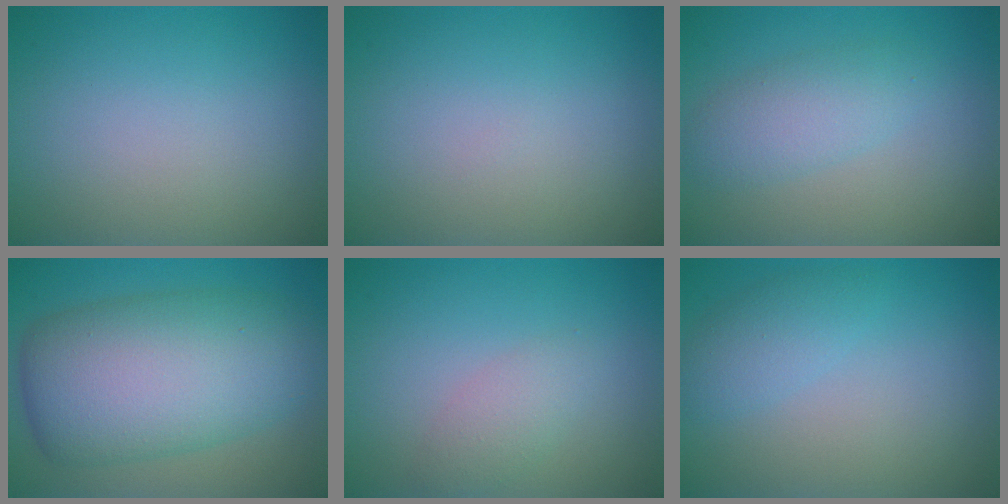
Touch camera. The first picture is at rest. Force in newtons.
{"total": 0.0}
{"total": 3.0, "press": 3.0, "slide": 0.0}
{"total": 11.4, "press": 11.4, "slide": 0.2}
{"total": 2.0, "press": 2.0, "slide": 0.1}
{"total": 2.2, "press": 2.2, "slide": 0.2}